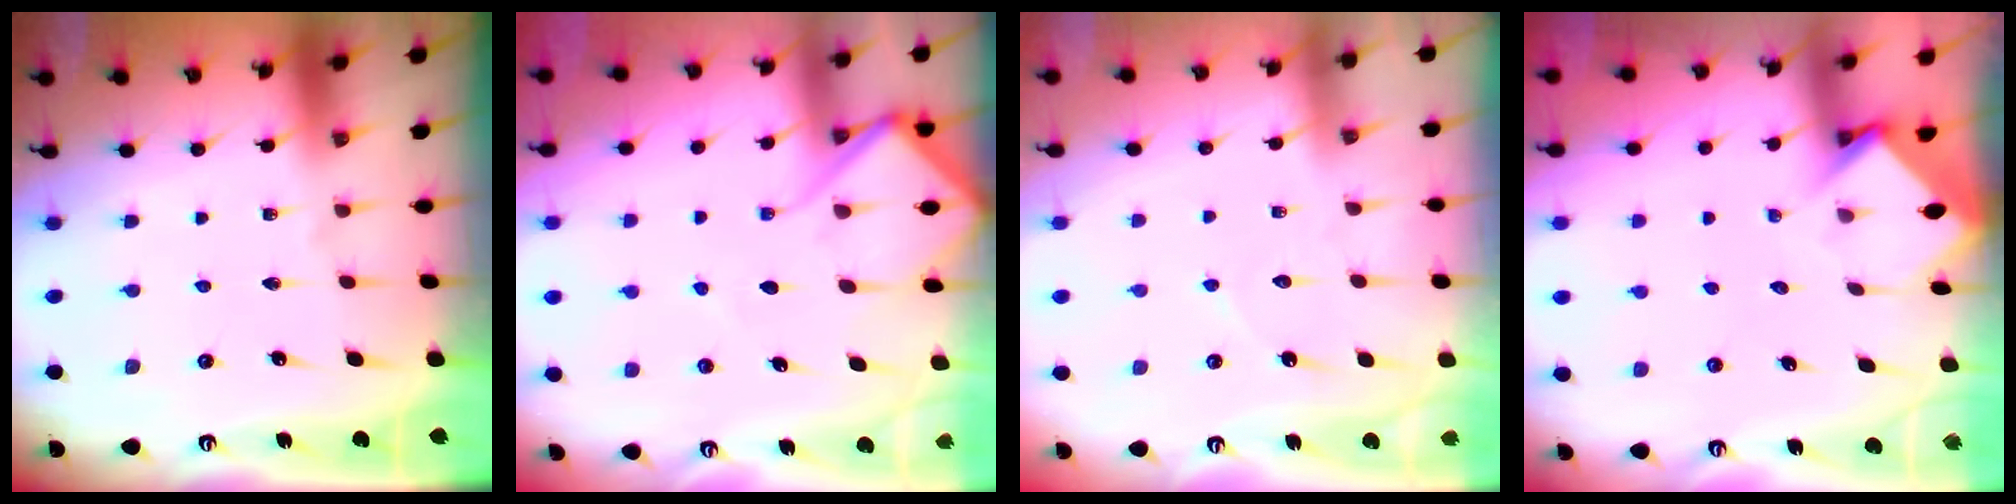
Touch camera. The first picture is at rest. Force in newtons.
{"total": 8.7, "press": 8.7, "slide": 0.8}
{"total": 4.0, "press": 4.0, "slide": 0.4}
{"total": 3.8, "press": 3.8, "slide": 0.2}